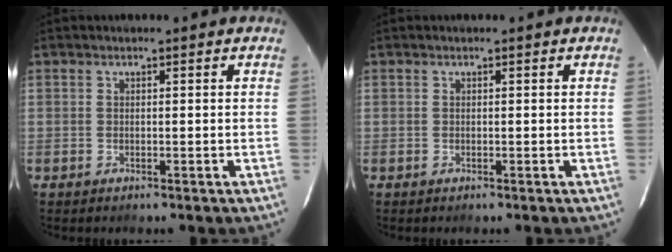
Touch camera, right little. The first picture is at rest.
{"total": 0.0}